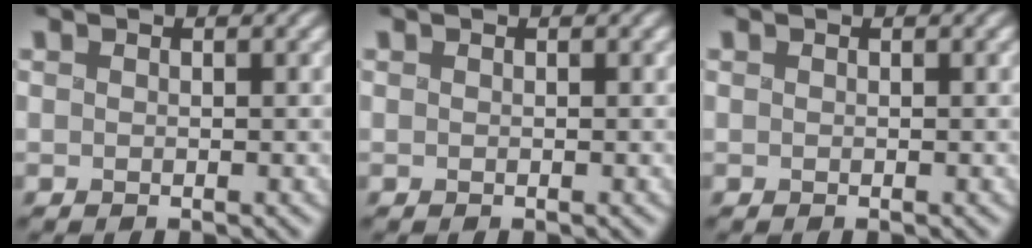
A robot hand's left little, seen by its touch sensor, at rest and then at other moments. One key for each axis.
{"total": 0.0}
{"total": 0.0}